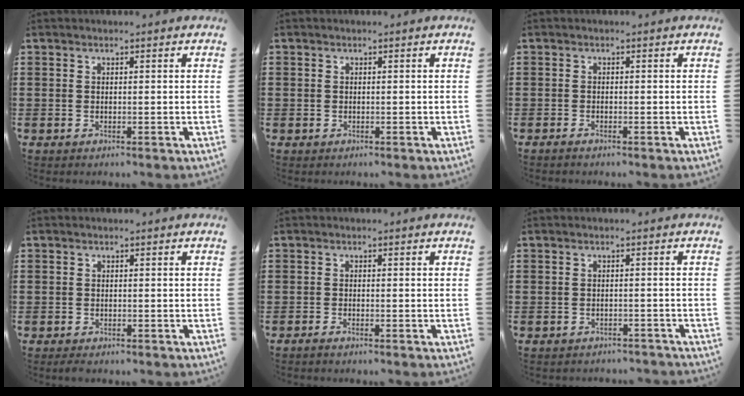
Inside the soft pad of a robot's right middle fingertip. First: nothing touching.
{"total": 0.8, "force": [-0.2, 0.8, 0.1], "torque": [-0.004, 0.002, -0.004]}
{"total": 0.7, "force": [-0.6, 0.1, 0.3], "torque": [-0.008, -0.004, -0.012]}
{"total": 0.8, "force": [-0.7, 0.4, 0.1], "torque": [-0.002, 0.000, -0.015]}
{"total": 0.9, "force": [-0.8, 0.1, 0.4], "torque": [-0.009, -0.004, -0.016]}
{"total": 1.5, "force": [-1.5, 0.1, 0.1], "torque": [-0.008, -0.001, -0.031]}